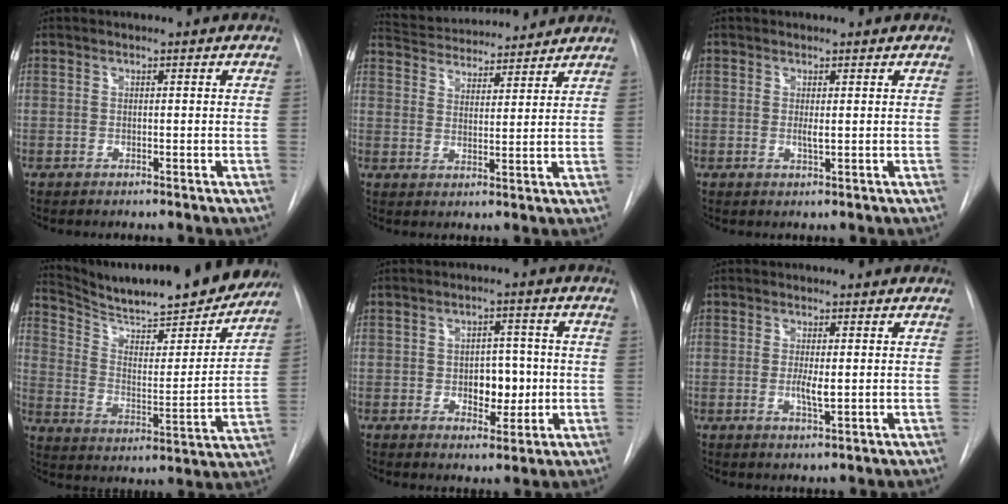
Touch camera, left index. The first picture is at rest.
{"total": 13.9, "force": [13.2, 2.6, 3.7], "torque": [-0.062, 0.023, 0.198]}
{"total": 1.1, "force": [0.0, 0.1, 1.1], "torque": [-0.023, -0.007, 0.000]}
{"total": 24.1, "force": [21.8, 3.4, 9.7], "torque": [-0.158, -0.046, 0.306]}
{"total": 5.7, "force": [-0.9, 3.4, 4.4], "torque": [-0.054, 0.002, -0.006]}
{"total": 2.6, "force": [-0.3, 0.5, 2.5], "torque": [-0.048, -0.009, -0.004]}